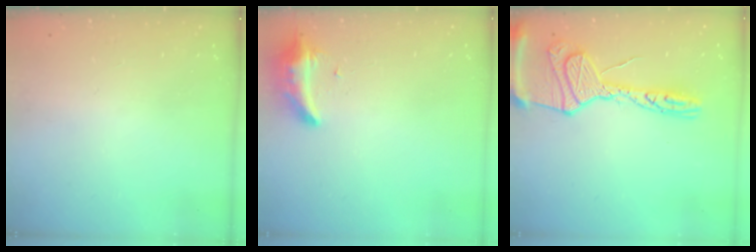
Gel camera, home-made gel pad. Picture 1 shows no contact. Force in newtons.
{"total": 8.6, "press": 8.6, "slide": 0.3}
{"total": 19.1, "press": 19.0, "slide": 1.7}